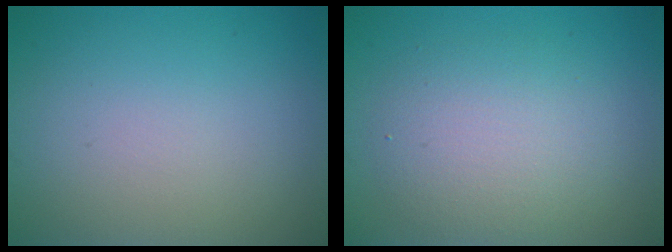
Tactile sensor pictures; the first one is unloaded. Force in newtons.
{"total": 4.2, "press": 4.2, "slide": 0.0}